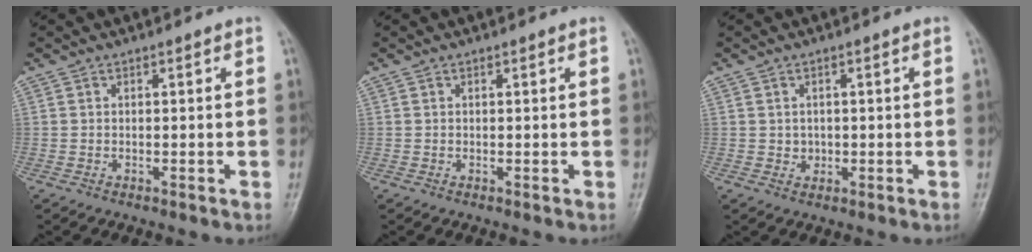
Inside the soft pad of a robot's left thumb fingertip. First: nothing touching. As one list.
[{"total": 0.0}, {"total": 1.9, "force": [0.0, 1.8, 0.6], "torque": [0.003, 0.004, 0.002]}]